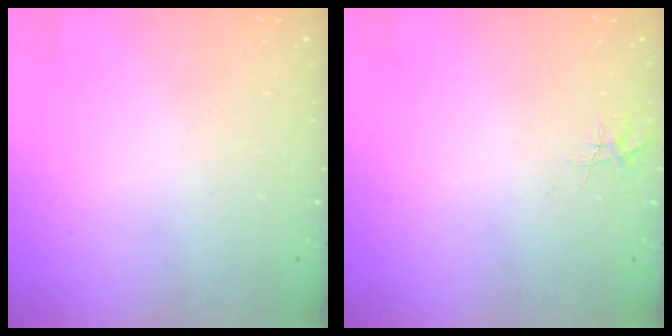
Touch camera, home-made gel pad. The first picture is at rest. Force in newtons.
{"total": 3.6, "press": 3.6, "slide": 0.3}